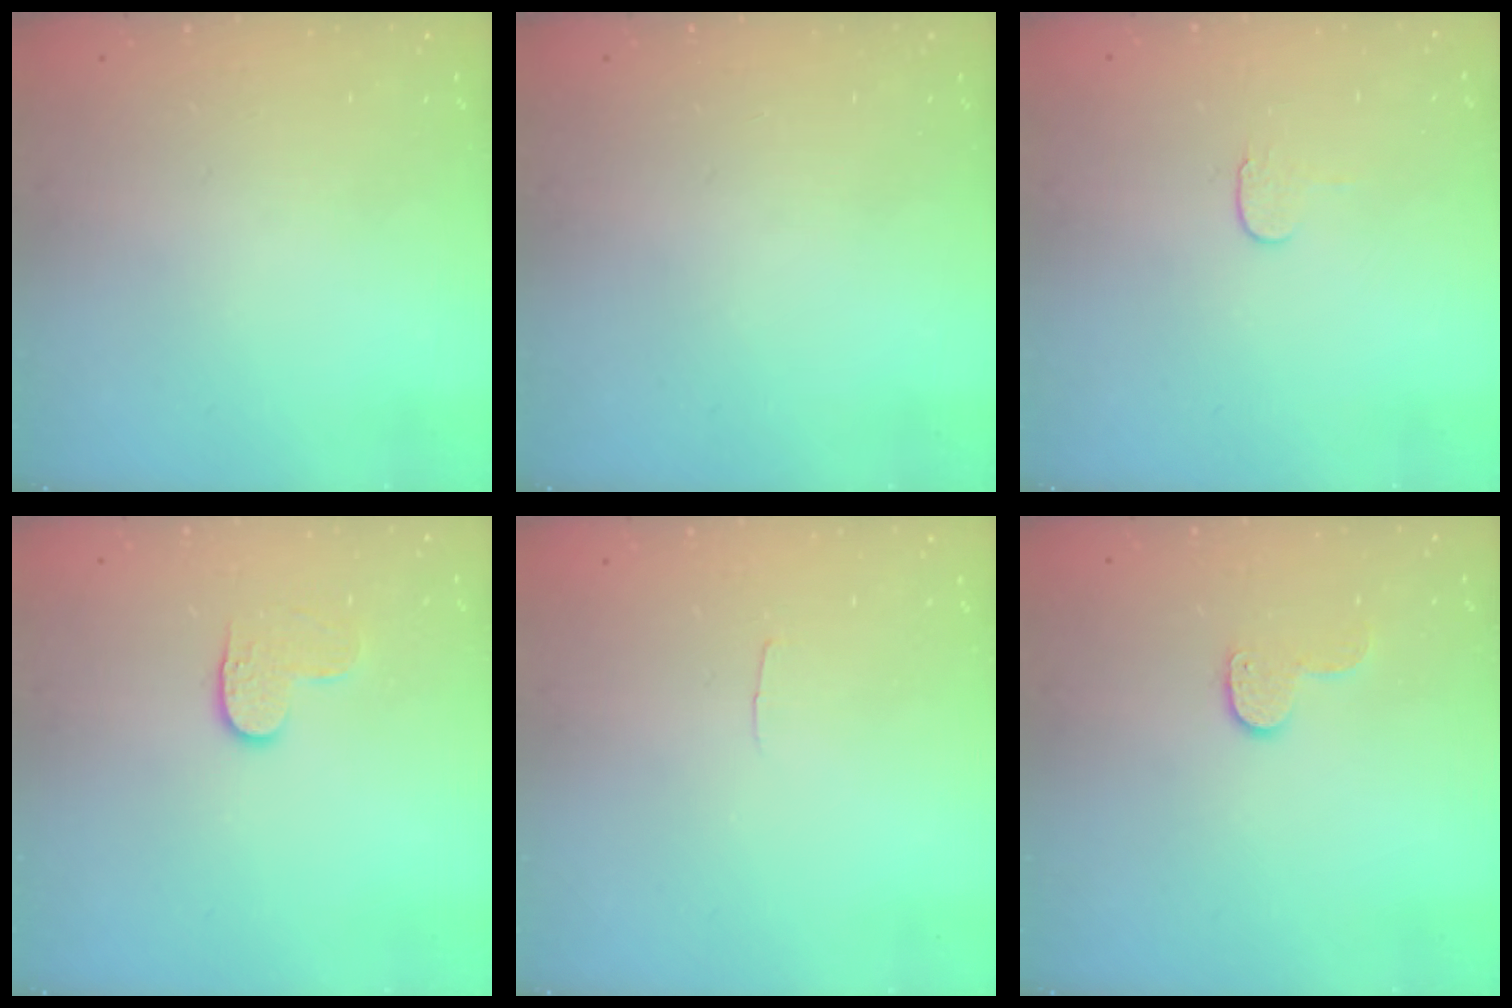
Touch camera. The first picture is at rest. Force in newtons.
{"total": 0.0}
{"total": 4.0, "press": 3.9, "slide": 0.5}
{"total": 4.7, "press": 4.7, "slide": 0.4}
{"total": 2.0, "press": 2.0, "slide": 0.2}
{"total": 5.9, "press": 5.9, "slide": 0.5}